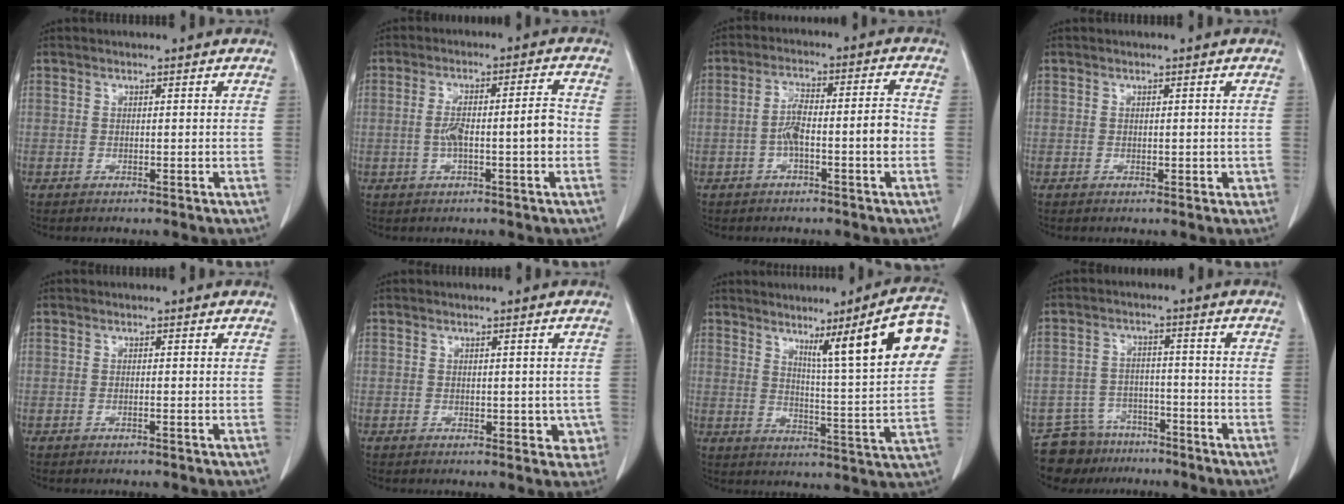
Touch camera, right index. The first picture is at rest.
{"total": 7.0, "force": [-1.2, 0.9, 6.8], "torque": [-0.123, 0.019, -0.018]}
{"total": 7.4, "force": [-1.9, 1.1, 7.0], "torque": [-0.126, 0.026, -0.033]}
{"total": 1.4, "force": [-0.2, 0.8, 1.1], "torque": [-0.012, 0.002, 0.001]}
{"total": 0.0}
{"total": 3.5, "force": [-0.4, 2.4, 2.5], "torque": [-0.008, 0.003, 0.000]}
{"total": 15.6, "force": [6.8, -0.3, 14.0], "torque": [-0.185, 0.004, 0.091]}
{"total": 7.6, "force": [-6.2, 4.5, -0.1], "torque": [0.008, 0.024, -0.101]}